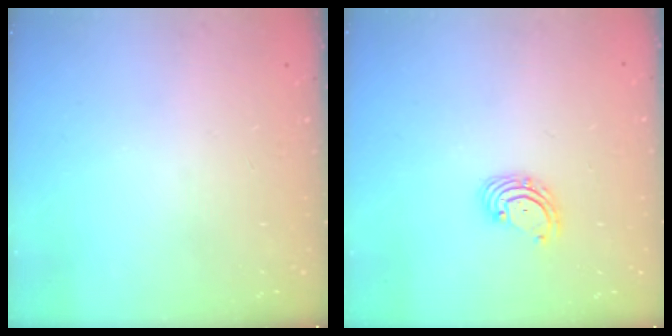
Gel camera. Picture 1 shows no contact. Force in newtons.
{"total": 3.3, "press": 3.3, "slide": 0.5}